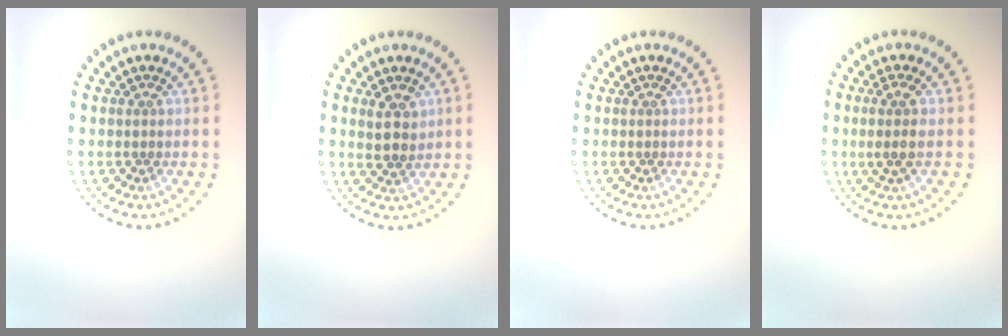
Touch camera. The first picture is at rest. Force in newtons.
{"total": 2.3, "press": 2.1, "slide": 1.0}
{"total": 0.0}
{"total": 2.0, "press": 1.6, "slide": 1.1}